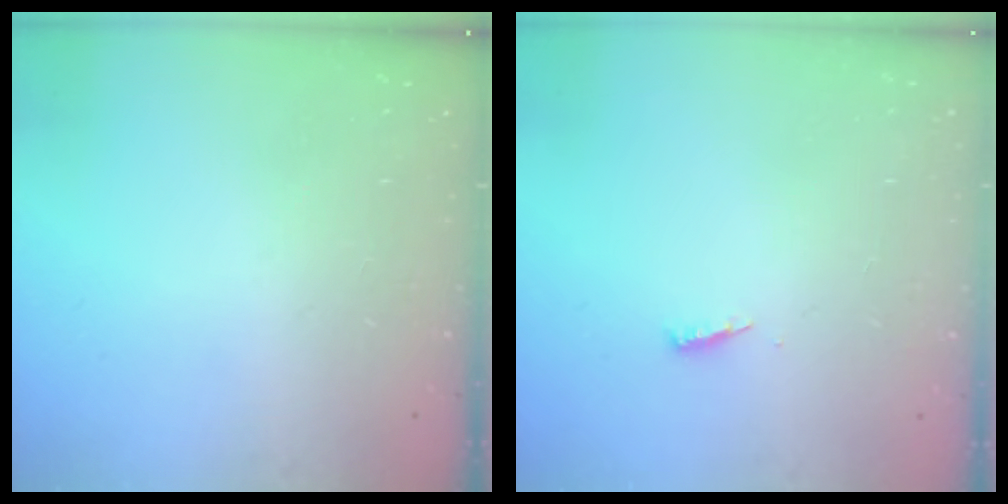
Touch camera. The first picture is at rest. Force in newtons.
{"total": 3.5, "press": 3.4, "slide": 0.3}